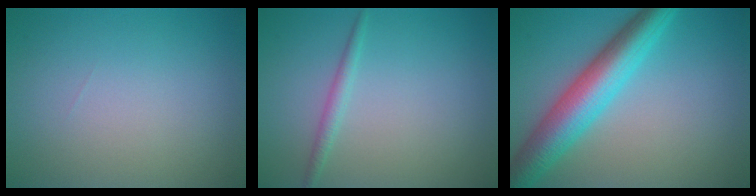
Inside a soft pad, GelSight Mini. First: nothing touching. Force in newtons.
{"total": 1.3, "press": 1.3, "slide": 0.0}
{"total": 7.4, "press": 7.4, "slide": 0.1}